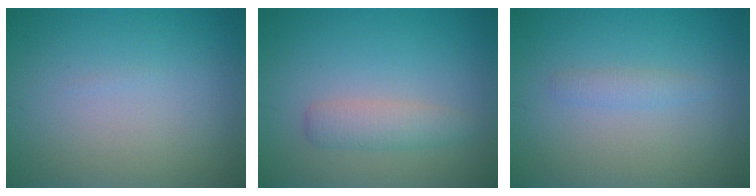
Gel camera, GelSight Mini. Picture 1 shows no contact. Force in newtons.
{"total": 2.2, "press": 2.2, "slide": 0.0}
{"total": 1.1, "press": 1.1, "slide": 0.1}